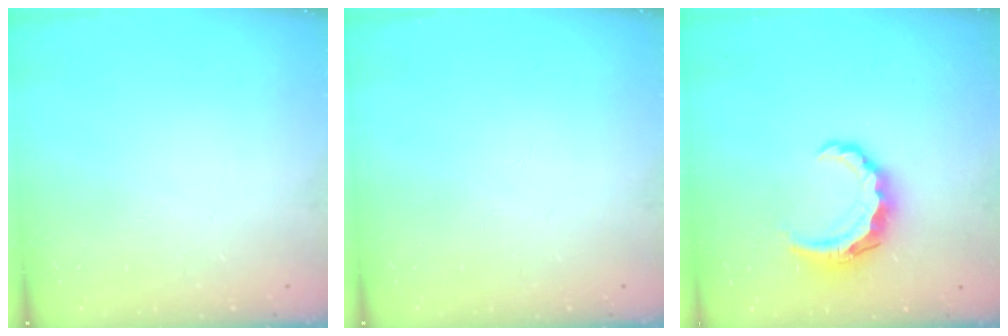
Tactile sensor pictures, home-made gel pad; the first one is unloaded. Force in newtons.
{"total": 0.0}
{"total": 7.9, "press": 7.8, "slide": 1.3}